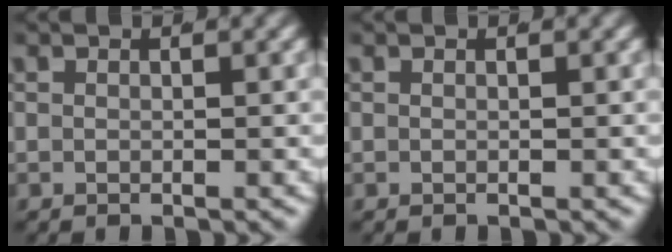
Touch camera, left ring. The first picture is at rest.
{"total": 0.0}